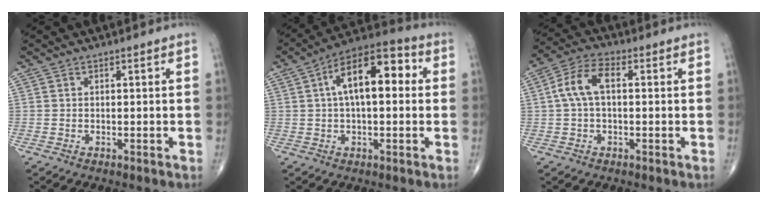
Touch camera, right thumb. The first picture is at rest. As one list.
[{"total": 13.9, "force": [2.5, 6.5, 12.0], "torque": [-0.182, 0.036, 0.030]}, {"total": 7.4, "force": [0.7, 3.9, 6.2], "torque": [-0.127, 0.026, 0.008]}]